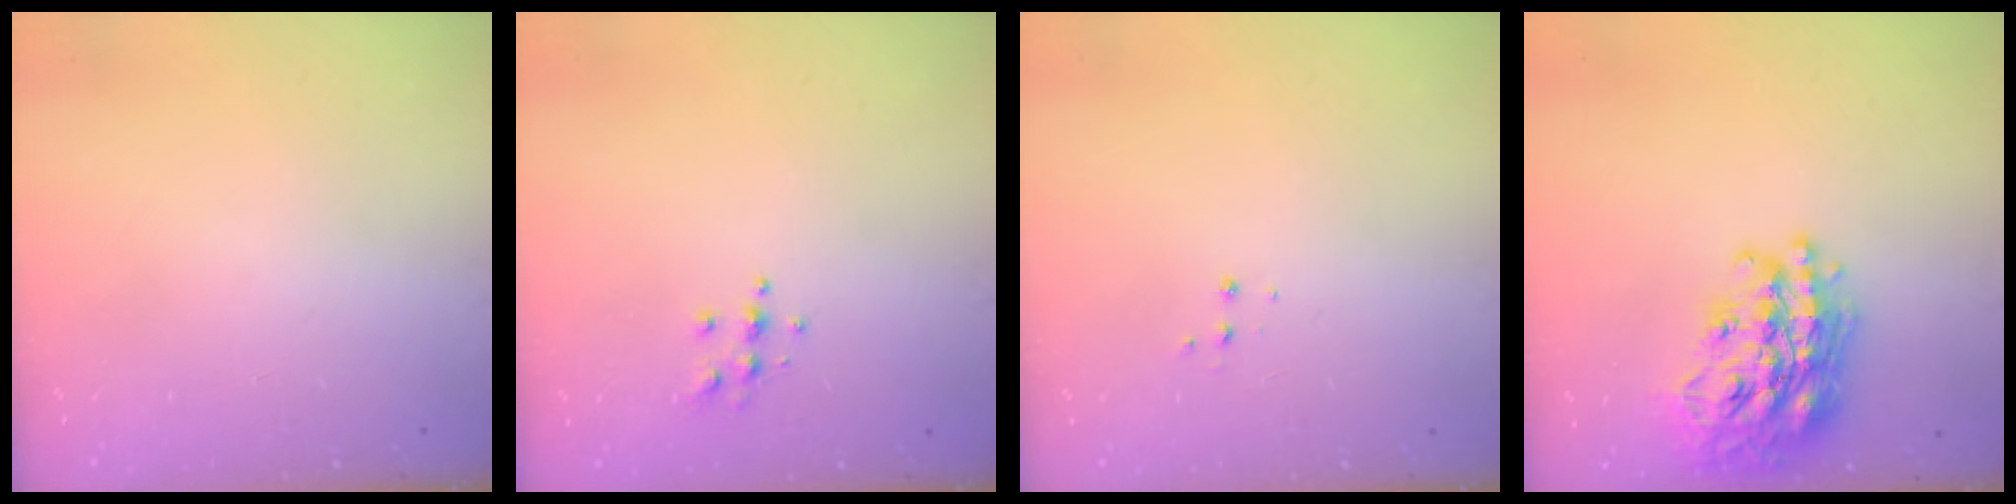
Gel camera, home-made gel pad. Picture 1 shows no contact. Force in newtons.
{"total": 5.6, "press": 5.5, "slide": 1.3}
{"total": 3.3, "press": 3.3, "slide": 0.5}
{"total": 27.4, "press": 27.3, "slide": 2.4}